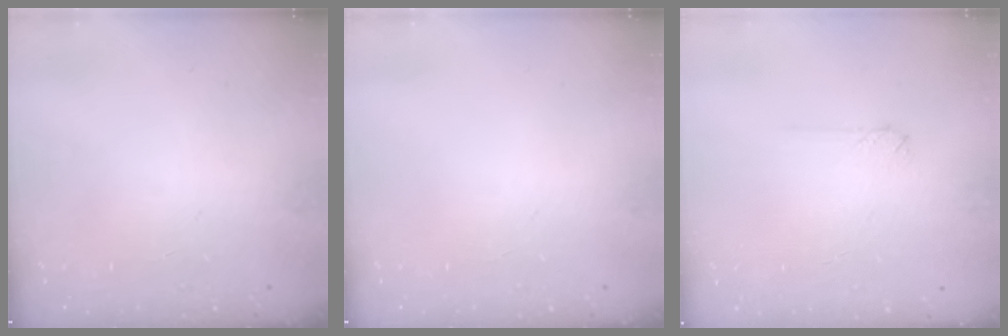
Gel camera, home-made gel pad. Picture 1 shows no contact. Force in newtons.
{"total": 0.0}
{"total": 2.0, "press": 2.0, "slide": 0.3}